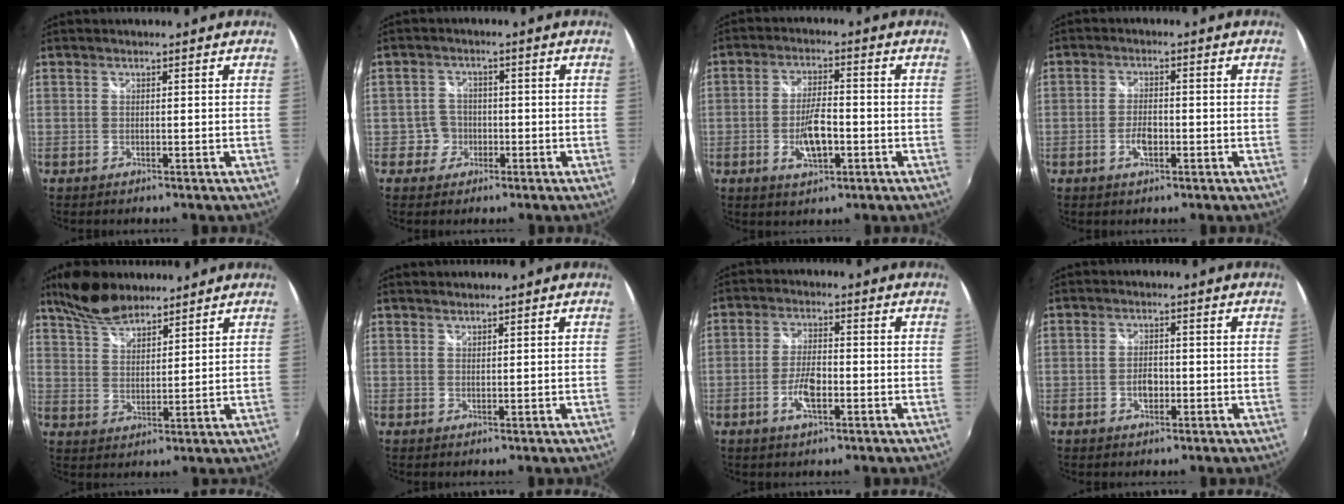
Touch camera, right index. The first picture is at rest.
{"total": 3.7, "force": [-1.3, 3.4, -0.1], "torque": [0.005, 0.016, -0.024]}
{"total": 7.1, "force": [-2.3, 2.7, 6.2], "torque": [-0.121, -0.002, -0.036]}
{"total": 3.7, "force": [-1.4, 1.9, 2.9], "torque": [-0.058, 0.000, -0.026]}
{"total": 9.3, "force": [7.6, 3.4, 4.2], "torque": [-0.083, 0.020, 0.144]}
{"total": 0.8, "force": [0.8, 0.2, 0.0], "torque": [0.001, 0.001, 0.016]}
{"total": 5.6, "force": [-2.2, 2.2, 4.7], "torque": [-0.097, 0.001, -0.041]}
{"total": 2.8, "force": [-0.9, 1.8, 1.9], "torque": [-0.034, 0.001, -0.016]}